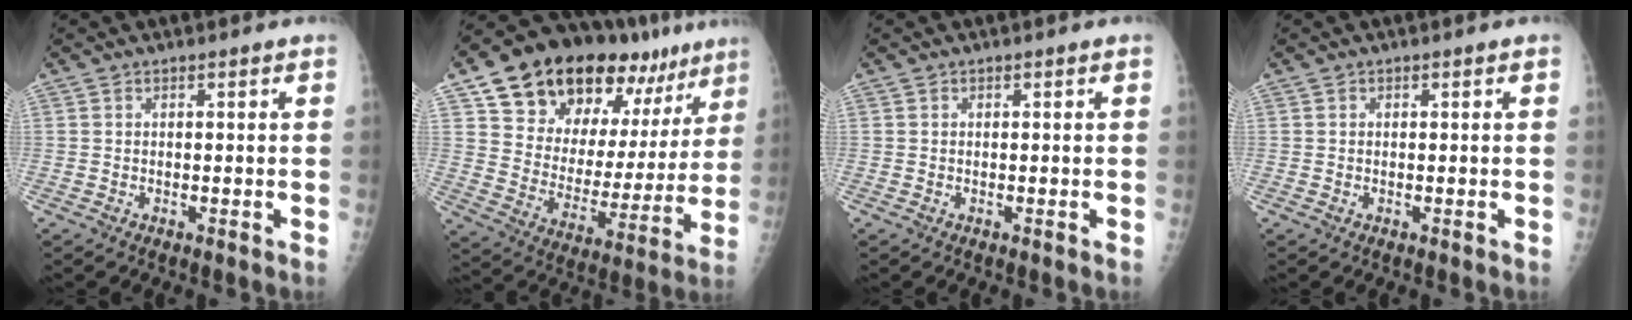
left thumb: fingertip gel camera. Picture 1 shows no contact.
{"total": 26.5, "force": [16.8, 14.3, 14.8], "torque": [-0.182, -0.040, 0.265]}
{"total": 0.0}
{"total": 0.0}